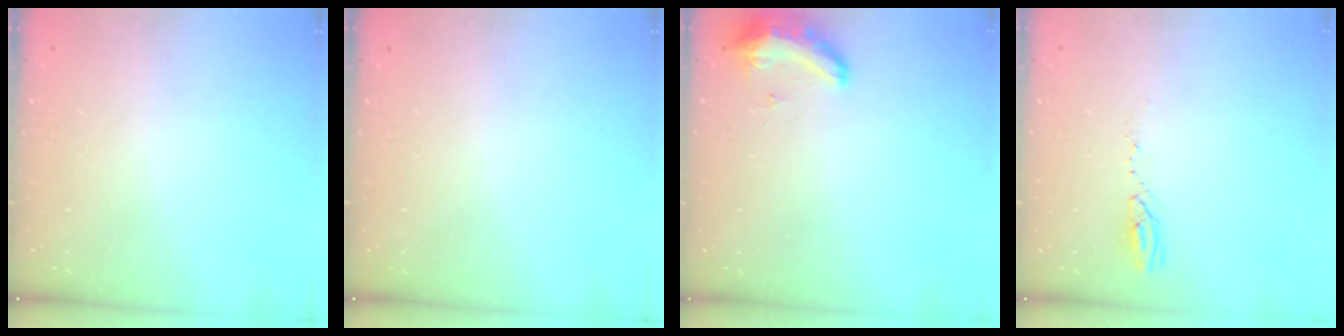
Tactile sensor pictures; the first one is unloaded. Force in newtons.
{"total": 0.0}
{"total": 16.2, "press": 11.0, "slide": 11.9}
{"total": 4.1, "press": 4.1, "slide": 0.4}